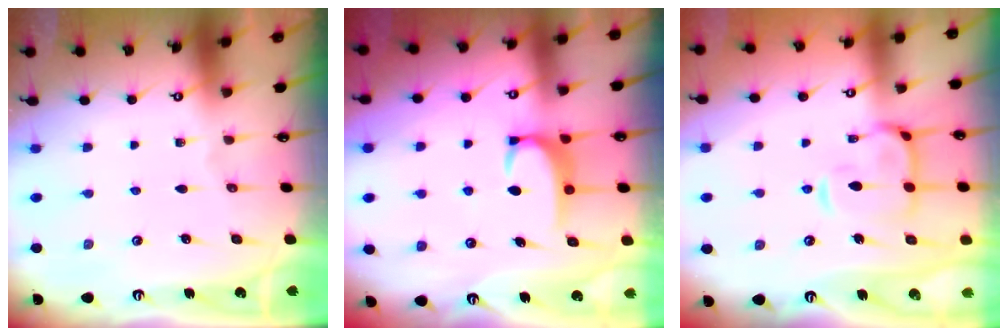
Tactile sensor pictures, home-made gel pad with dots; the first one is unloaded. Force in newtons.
{"total": 3.4, "press": 3.4, "slide": 0.4}
{"total": 6.3, "press": 6.2, "slide": 1.3}